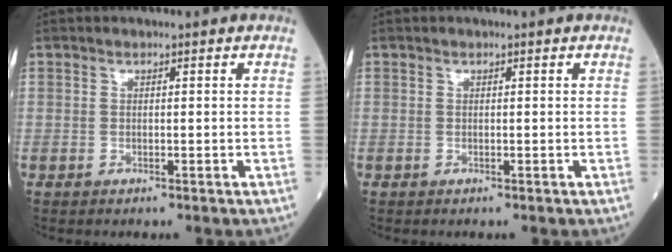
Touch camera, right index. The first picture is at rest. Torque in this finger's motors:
{"motor_torque": [0.02, 0.00, 0.00, 0.00]}